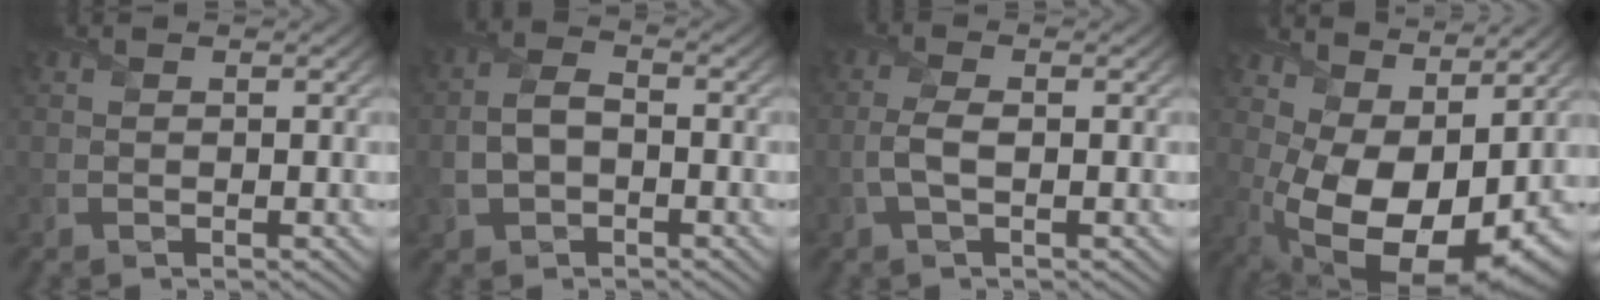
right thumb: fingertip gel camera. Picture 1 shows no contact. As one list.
[{"total": 4.7, "force": [-1.2, 3.1, 3.3], "torque": [-0.083, -0.003, -0.027]}, {"total": 2.9, "force": [-0.4, 1.1, 2.6], "torque": [-0.066, 0.002, -0.011]}, {"total": 15.9, "force": [1.3, 9.1, 13.0], "torque": [-0.225, -0.031, 0.058]}]